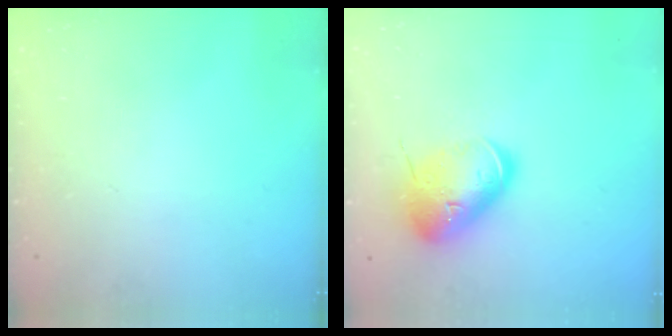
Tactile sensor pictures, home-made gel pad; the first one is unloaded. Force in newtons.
{"total": 17.6, "press": 17.4, "slide": 2.7}